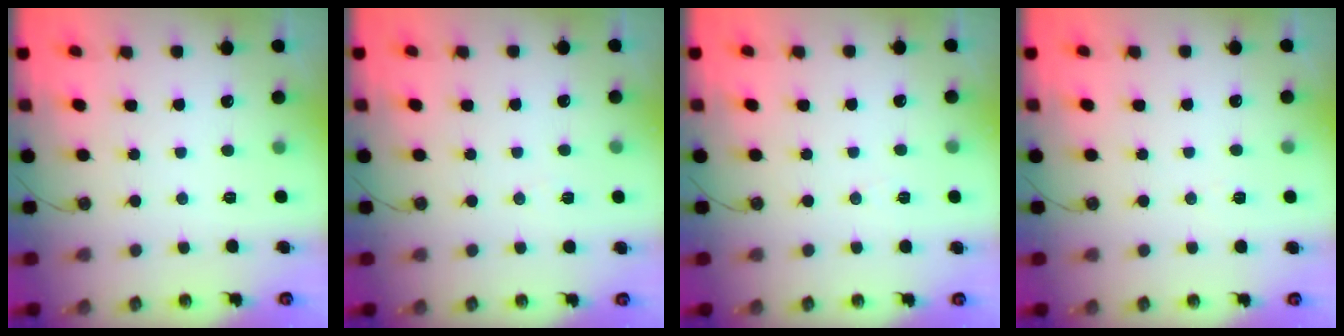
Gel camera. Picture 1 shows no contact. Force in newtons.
{"total": 4.3, "press": 3.2, "slide": 2.8}
{"total": 3.7, "press": 2.2, "slide": 3.0}
{"total": 3.3, "press": 2.6, "slide": 2.0}